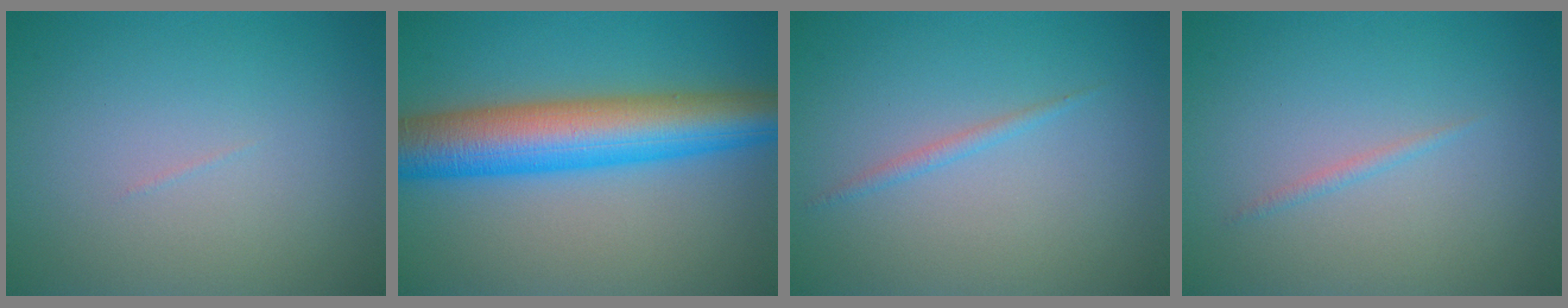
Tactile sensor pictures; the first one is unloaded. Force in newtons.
{"total": 10.0, "press": 10.0, "slide": 0.2}
{"total": 0.9, "press": 0.9, "slide": 0.1}
{"total": 0.6, "press": 0.6, "slide": 0.1}